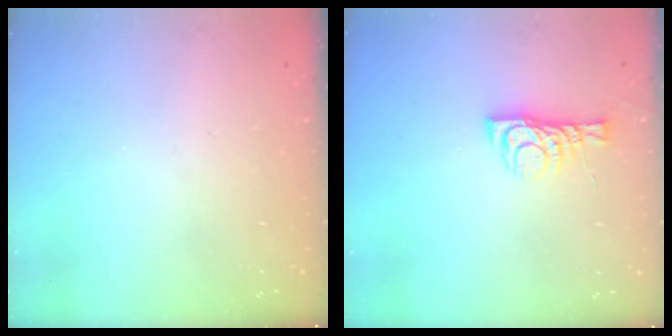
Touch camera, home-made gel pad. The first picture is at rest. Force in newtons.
{"total": 7.0, "press": 6.9, "slide": 0.5}